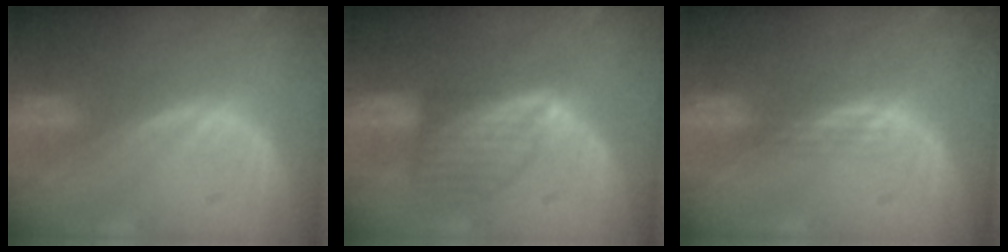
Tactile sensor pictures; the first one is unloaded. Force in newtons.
{"total": 5.9, "press": 5.7, "slide": 1.5}
{"total": 1.8, "press": 1.3, "slide": 1.2}